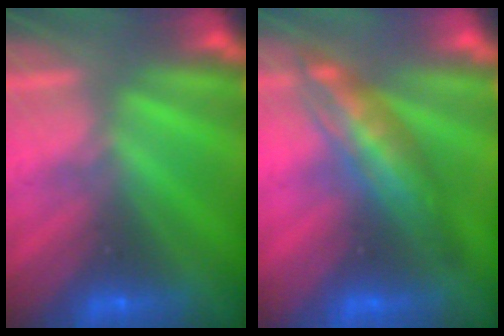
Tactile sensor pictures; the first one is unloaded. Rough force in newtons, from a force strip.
{"total": 2.9}